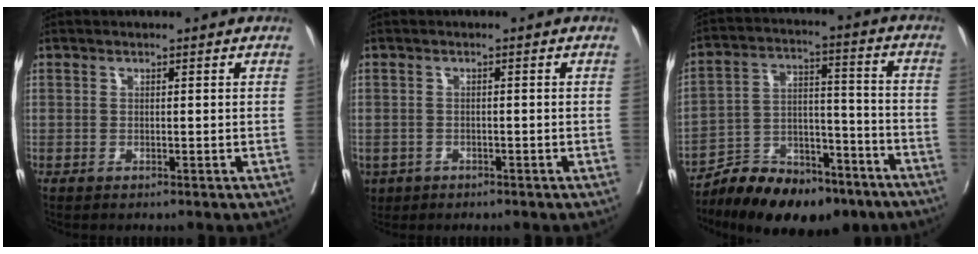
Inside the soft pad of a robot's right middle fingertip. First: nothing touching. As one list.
[{"total": 3.9, "force": [-2.3, 3.0, 0.9], "torque": [-0.018, 0.001, -0.036]}, {"total": 17.3, "force": [-13.7, 6.3, 8.5], "torque": [-0.133, 0.024, -0.227]}]